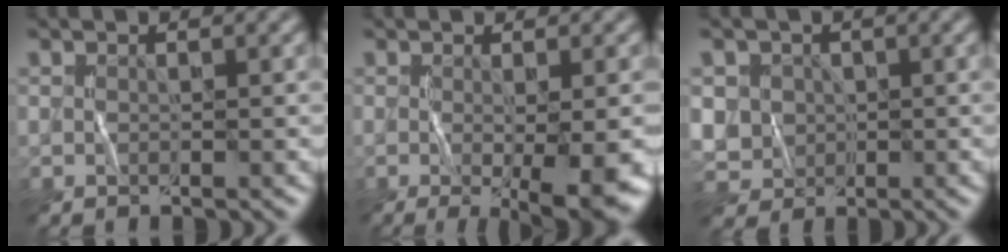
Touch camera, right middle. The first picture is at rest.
{"total": 6.7, "force": [-1.7, 1.4, 6.3], "torque": [-0.095, -0.021, -0.017]}
{"total": 4.6, "force": [0.5, 4.3, 1.5], "torque": [-0.037, 0.012, 0.010]}